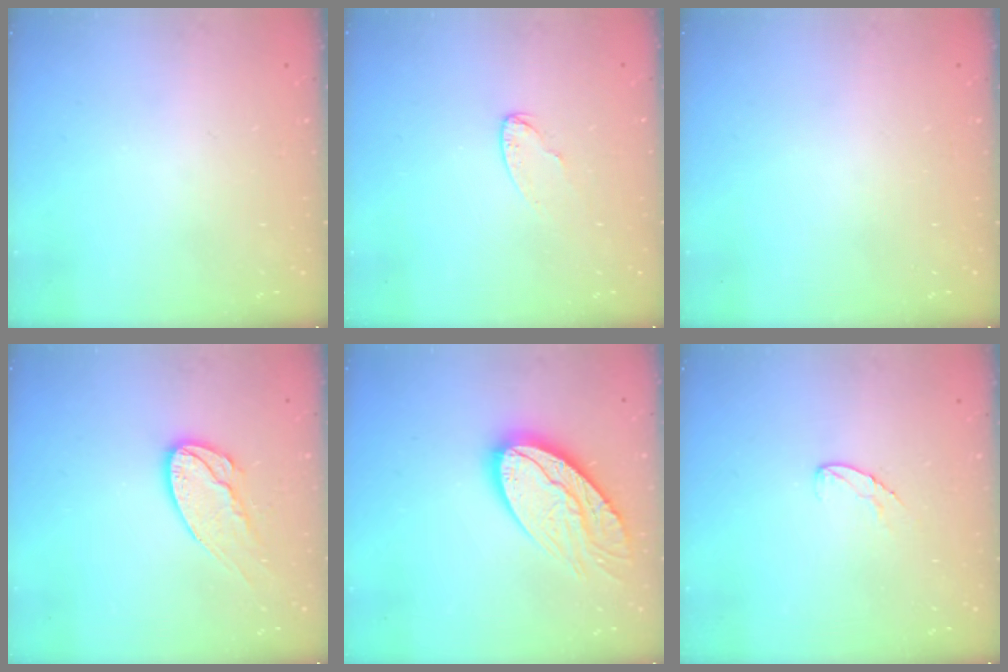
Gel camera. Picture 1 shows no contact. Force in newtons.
{"total": 4.5, "press": 4.5, "slide": 0.4}
{"total": 0.0}
{"total": 12.7, "press": 12.7, "slide": 1.0}
{"total": 16.9, "press": 16.9, "slide": 1.0}
{"total": 6.3, "press": 6.3, "slide": 0.5}